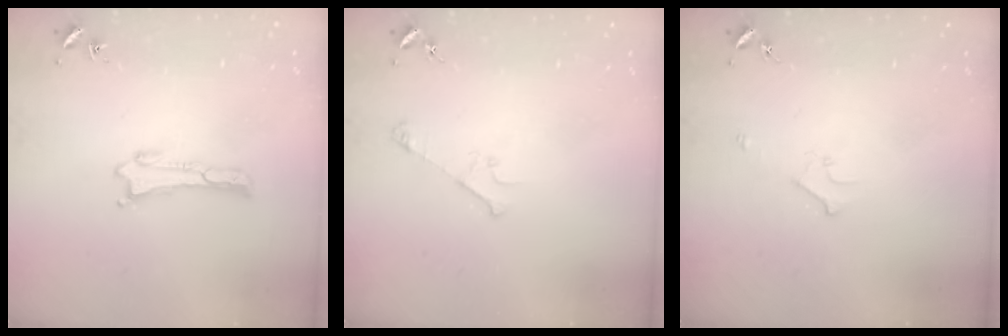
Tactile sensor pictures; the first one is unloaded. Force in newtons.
{"total": 2.9, "press": 2.9, "slide": 0.3}
{"total": 2.2, "press": 2.2, "slide": 0.2}